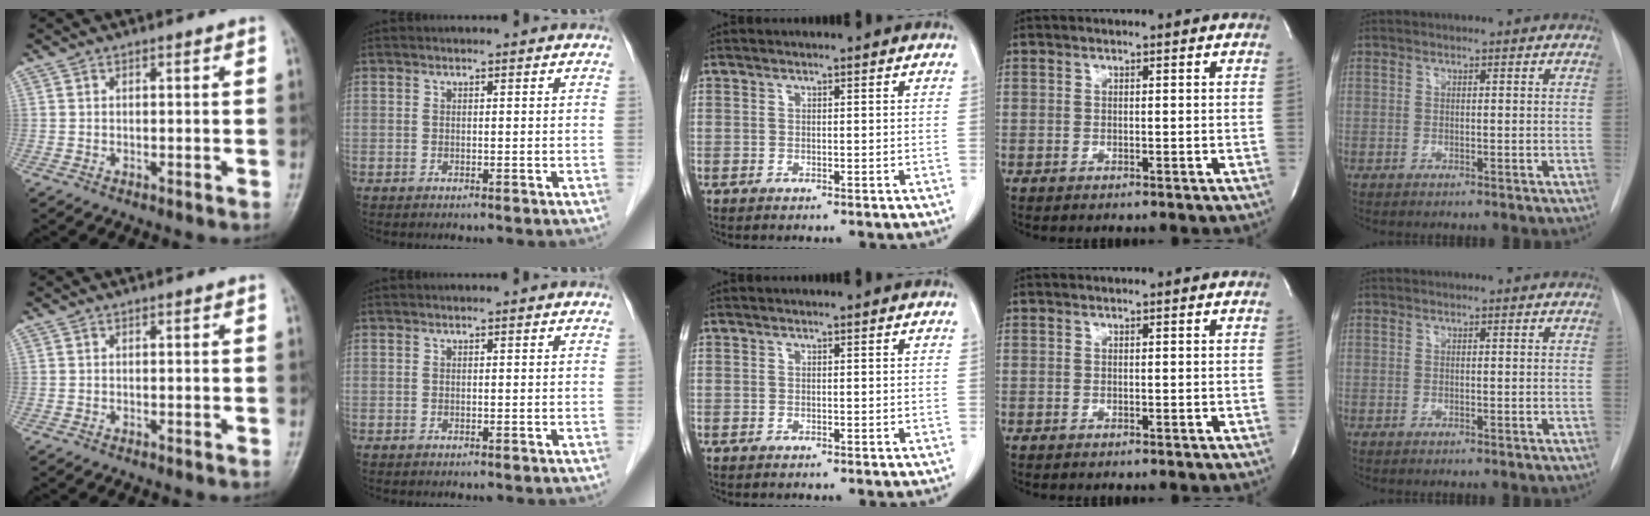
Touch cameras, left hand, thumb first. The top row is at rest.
{}